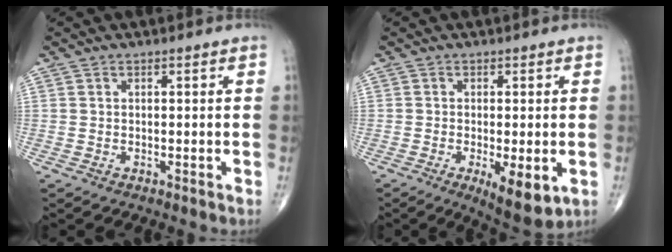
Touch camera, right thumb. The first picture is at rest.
{"total": 8.2, "force": [-2.5, 2.7, 7.4], "torque": [-0.104, -0.019, -0.033]}